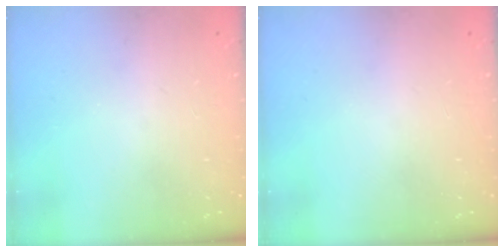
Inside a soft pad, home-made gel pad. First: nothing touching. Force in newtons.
{"total": 0.0}